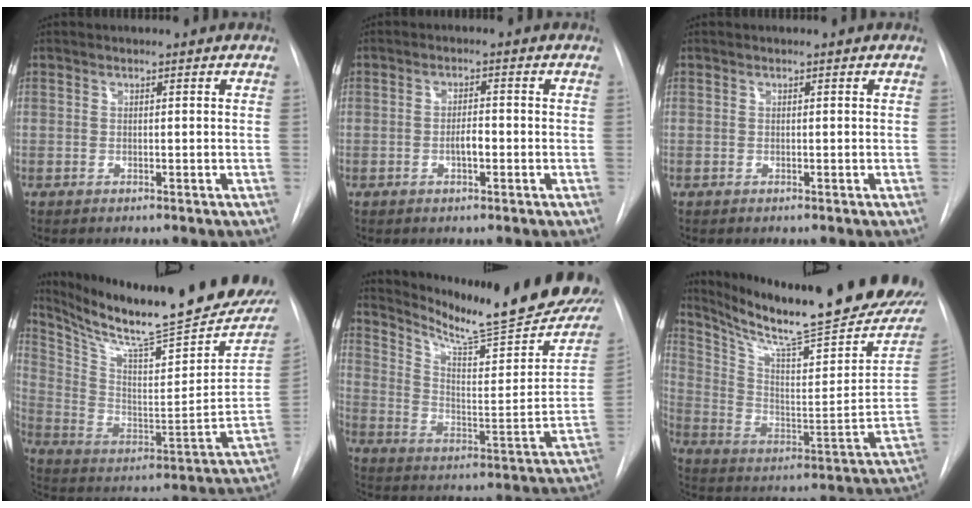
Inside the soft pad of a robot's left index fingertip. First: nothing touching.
{"total": 2.6, "force": [-1.4, 0.7, 2.0], "torque": [-0.034, -0.002, -0.023]}
{"total": 0.0}
{"total": 27.0, "force": [22.8, 4.3, 13.9], "torque": [-0.228, -0.069, 0.325]}
{"total": 25.6, "force": [21.3, 3.0, 13.9], "torque": [-0.213, -0.081, 0.284]}
{"total": 25.8, "force": [22.3, 1.9, 12.9], "torque": [-0.213, -0.090, 0.318]}